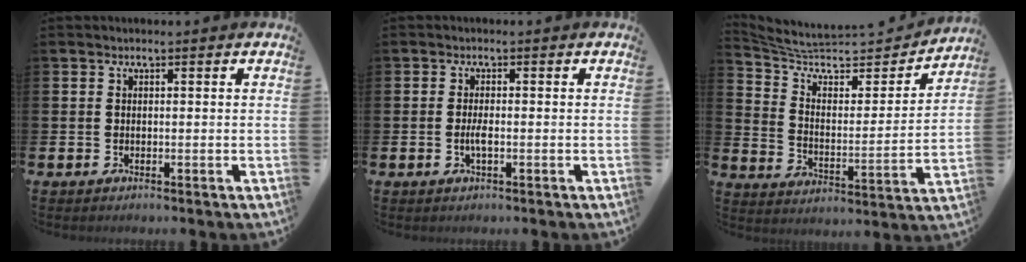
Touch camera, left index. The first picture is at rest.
{"total": 1.7, "force": [-0.4, 0.5, 1.6], "torque": [-0.037, 0.005, -0.006]}
{"total": 6.9, "force": [5.8, 2.4, 2.7], "torque": [-0.089, -0.047, 0.094]}